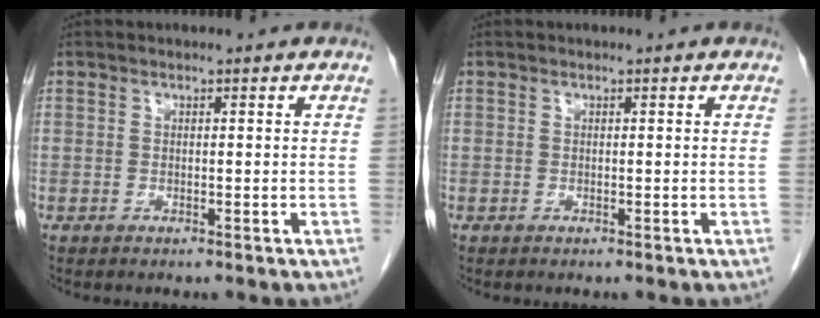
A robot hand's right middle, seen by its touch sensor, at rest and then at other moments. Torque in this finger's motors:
{"motor_torque": [0.00, 0.00, 0.00, 0.00]}